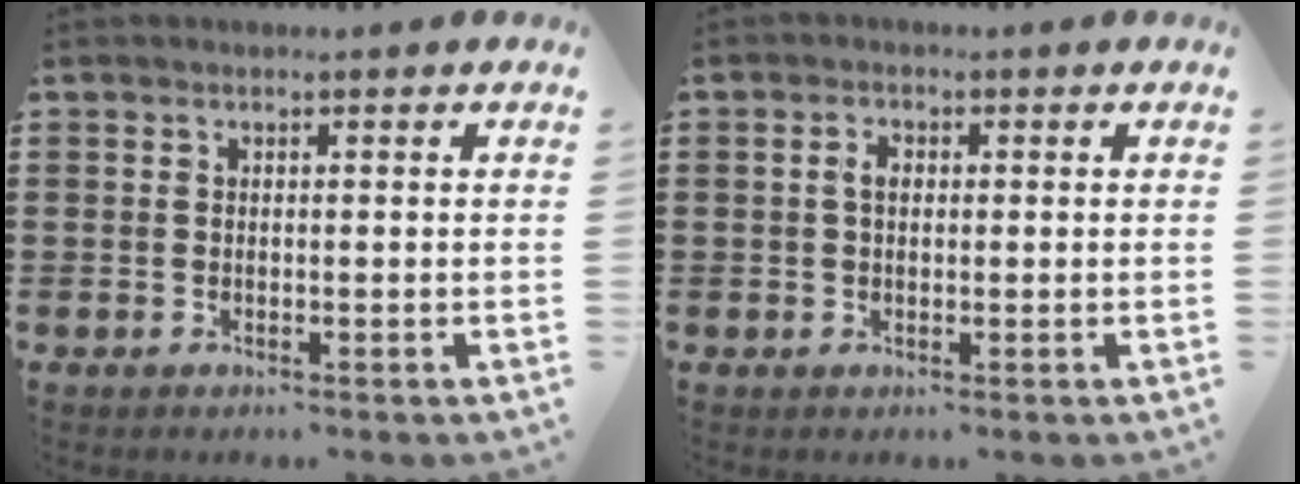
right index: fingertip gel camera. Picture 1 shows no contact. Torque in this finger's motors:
{"motor_torque": [0.36, -0.29, 0.05, 0.06]}